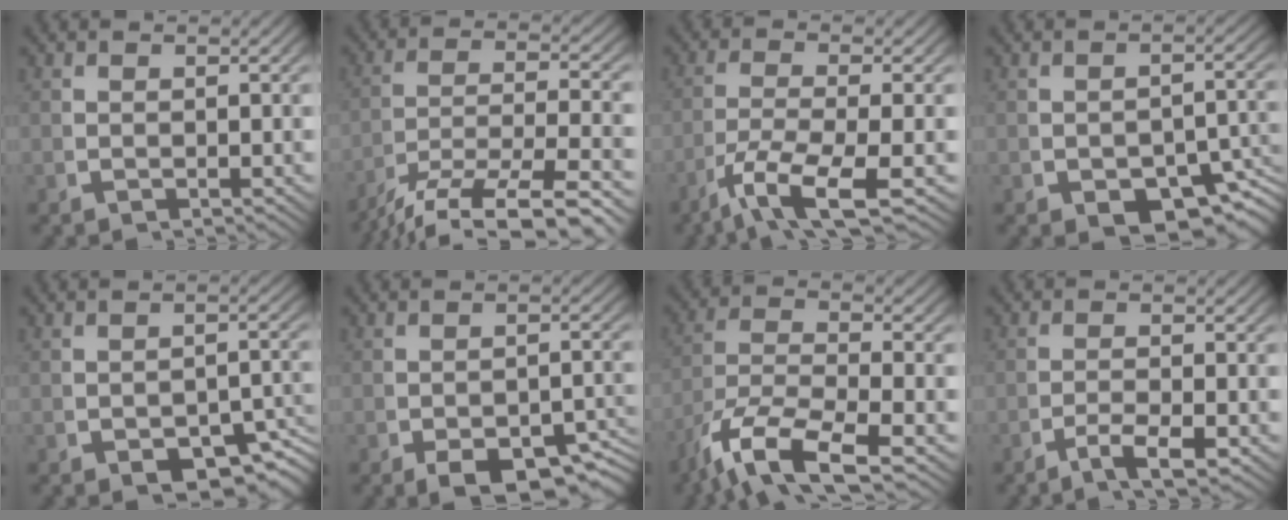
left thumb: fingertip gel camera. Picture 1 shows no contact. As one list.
[{"total": 10.3, "force": [-5.6, 5.2, 7.0], "torque": [-0.150, -0.052, -0.059]}, {"total": 6.7, "force": [-2.4, 2.7, 5.6], "torque": [-0.126, -0.026, -0.024]}, {"total": 5.8, "force": [-2.9, 3.1, 4.0], "torque": [-0.058, -0.024, -0.029]}, {"total": 4.9, "force": [-2.6, 2.4, 3.4], "torque": [-0.047, -0.018, -0.028]}, {"total": 5.7, "force": [-3.2, 2.6, 3.9], "torque": [-0.053, -0.020, -0.041]}, {"total": 8.7, "force": [-2.9, 4.7, 6.8], "torque": [-0.154, -0.032, -0.033]}, {"total": 2.8, "force": [-1.5, 0.7, 2.2], "torque": [-0.043, -0.006, -0.027]}]